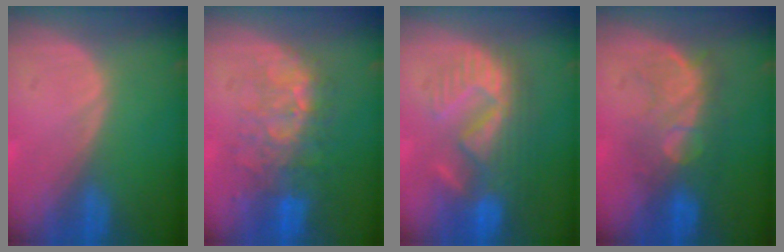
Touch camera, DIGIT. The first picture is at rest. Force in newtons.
{"total": 10.0, "press": 8.6, "slide": 5.2}
{"total": 10.8, "press": 9.7, "slide": 4.7}
{"total": 7.9, "press": 7.8, "slide": 1.4}